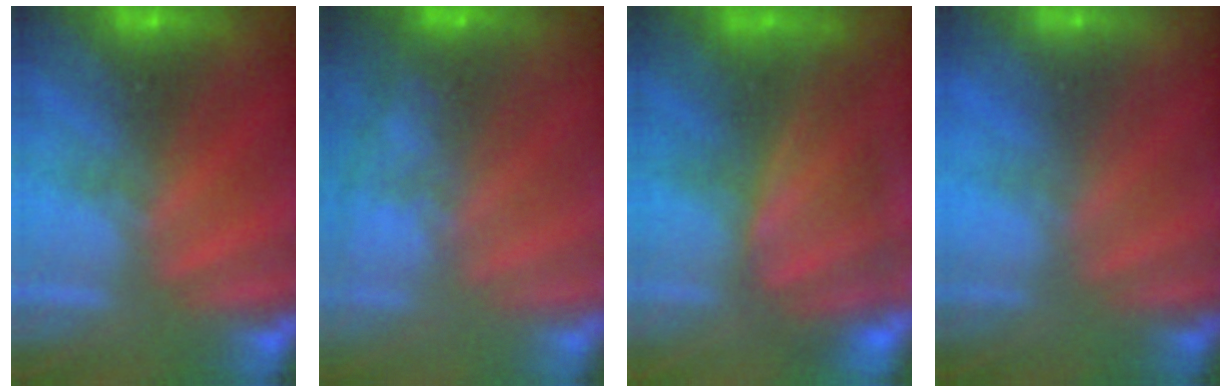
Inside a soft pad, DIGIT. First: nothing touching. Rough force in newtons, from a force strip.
{"total": 6.3}
{"total": 4.6}
{"total": 2.4}